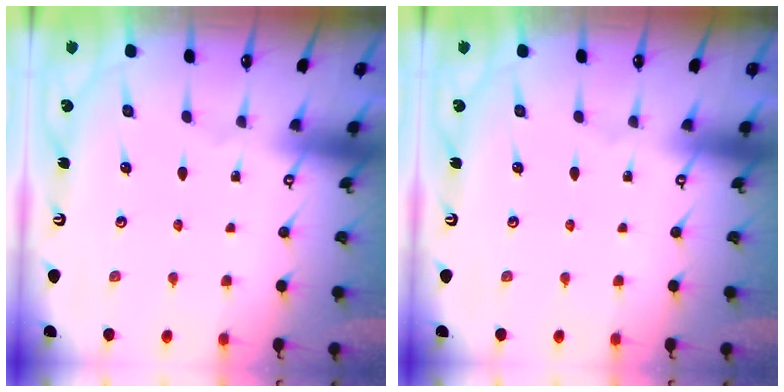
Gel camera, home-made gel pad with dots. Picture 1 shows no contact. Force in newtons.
{"total": 0.0}